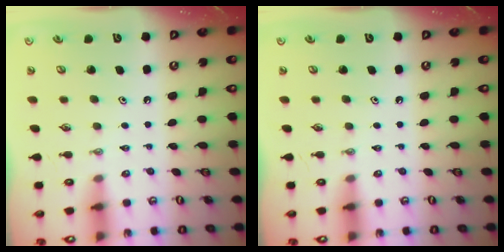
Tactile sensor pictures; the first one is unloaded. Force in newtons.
{"total": 0.0}